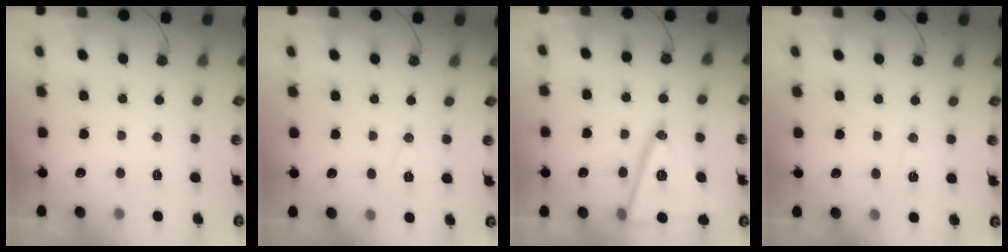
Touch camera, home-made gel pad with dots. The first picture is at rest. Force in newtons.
{"total": 6.2, "press": 4.1, "slide": 4.6}
{"total": 18.6, "press": 18.3, "slide": 3.5}
{"total": 4.5, "press": 3.8, "slide": 2.3}